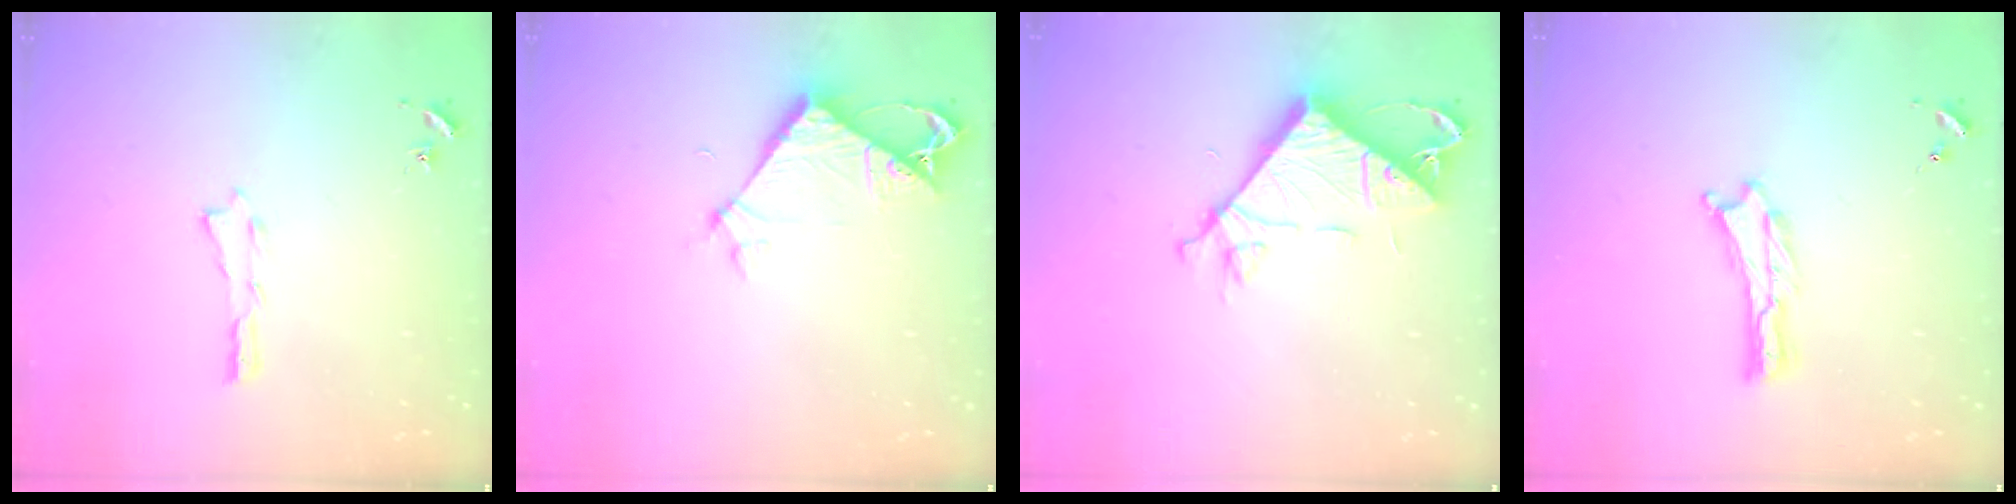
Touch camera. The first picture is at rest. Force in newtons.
{"total": 5.9, "press": 5.8, "slide": 0.5}
{"total": 9.5, "press": 9.5, "slide": 0.4}
{"total": 0.0}